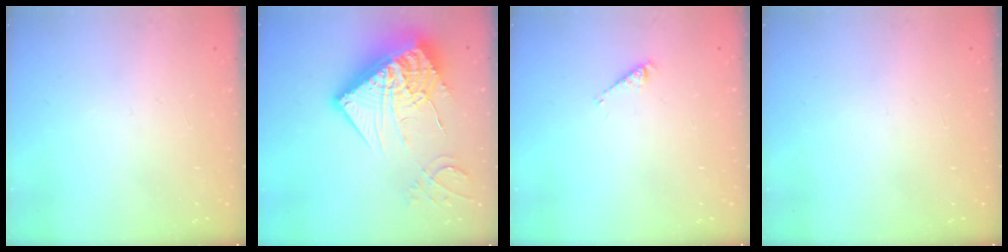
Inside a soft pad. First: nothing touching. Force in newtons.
{"total": 25.3, "press": 25.1, "slide": 3.2}
{"total": 2.4, "press": 2.4, "slide": 0.5}
{"total": 0.0}